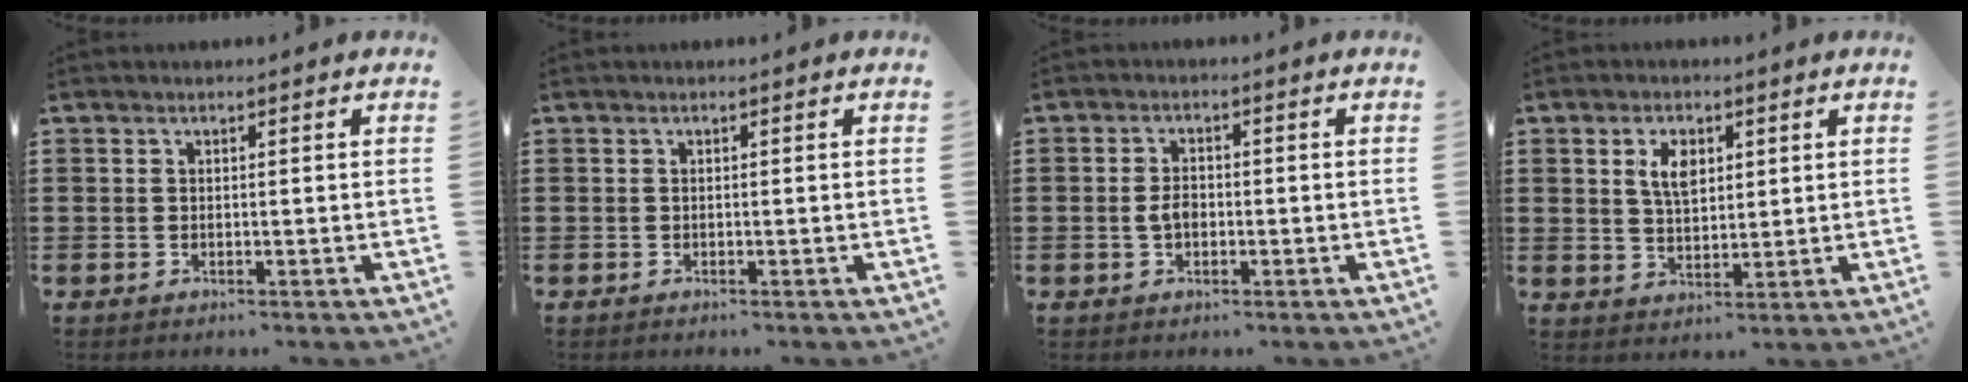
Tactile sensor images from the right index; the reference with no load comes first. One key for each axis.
{"total": 0.0}
{"total": 2.7, "fx": -0.4, "fy": 1.5, "fz": 2.2, "tx": -0.052, "ty": -0.002, "tz": -0.009}
{"total": 4.5, "fx": 1.9, "fy": 2.3, "fz": 3.4, "tx": -0.065, "ty": 0.008, "tz": 0.032}